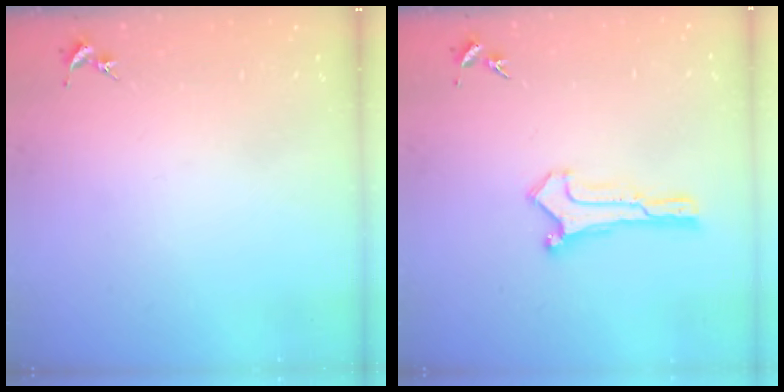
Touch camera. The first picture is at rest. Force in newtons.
{"total": 0.0}